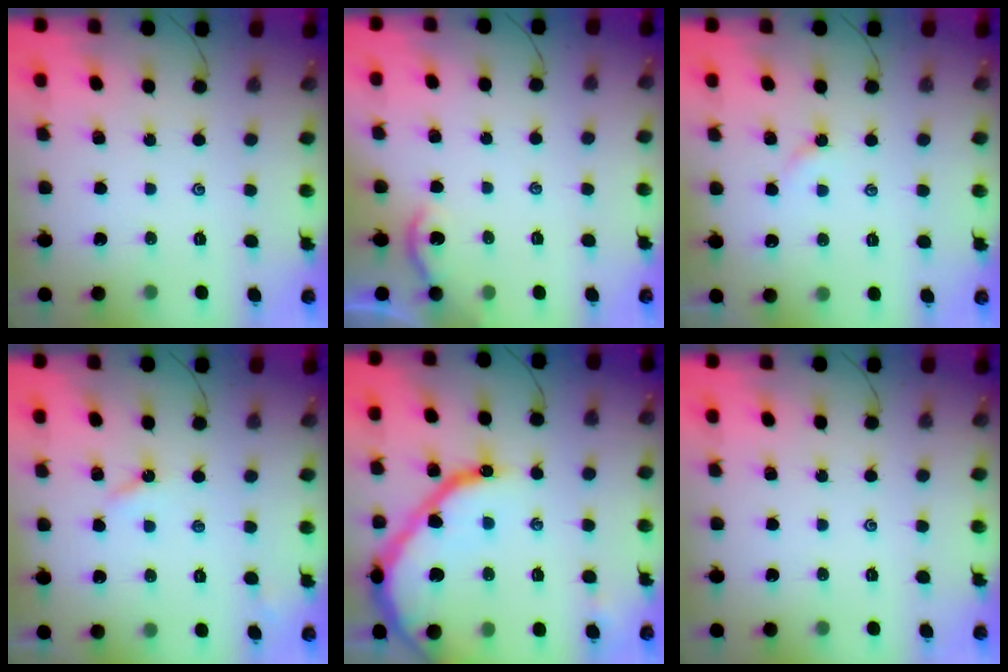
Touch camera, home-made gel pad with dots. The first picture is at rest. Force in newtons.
{"total": 2.3, "press": 2.3, "slide": 0.2}
{"total": 3.0, "press": 3.0, "slide": 0.4}
{"total": 2.9, "press": 2.8, "slide": 0.3}
{"total": 18.1, "press": 18.1, "slide": 1.5}
{"total": 0.0}